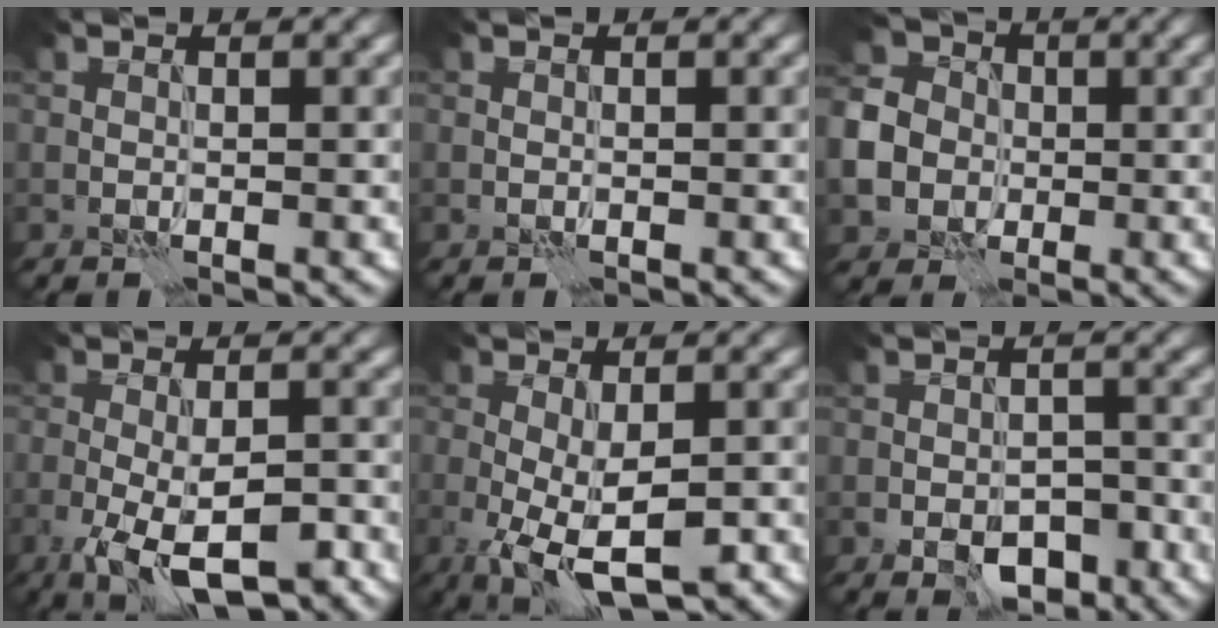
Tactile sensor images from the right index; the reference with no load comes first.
{"total": 0.0}
{"total": 7.0, "force": [-1.4, 6.1, 3.1], "torque": [-0.070, -0.007, -0.040]}
{"total": 8.2, "force": [-4.4, 2.9, 6.3], "torque": [-0.110, -0.015, -0.068]}
{"total": 7.0, "force": [-2.7, 2.5, 6.0], "torque": [-0.113, -0.017, -0.037]}
{"total": 5.1, "force": [-2.9, 2.9, 3.1], "torque": [-0.038, -0.004, -0.046]}